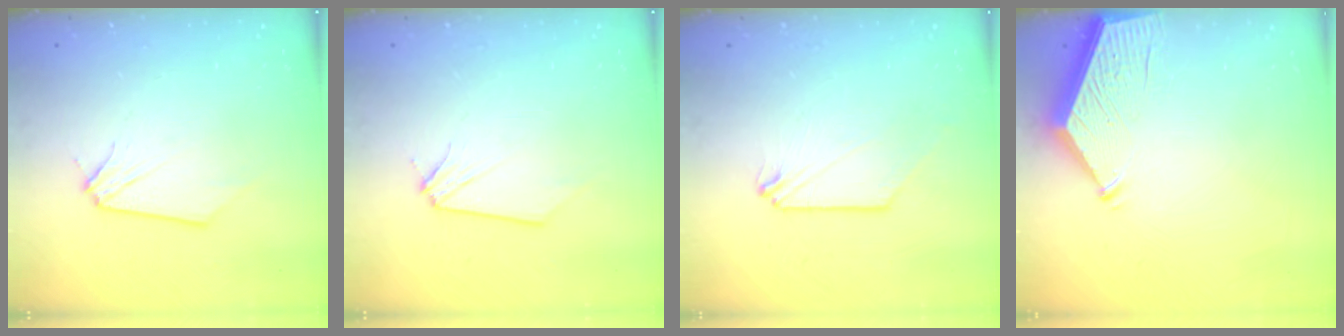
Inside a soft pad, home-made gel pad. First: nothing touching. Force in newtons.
{"total": 0.0}
{"total": 0.0}
{"total": 10.8, "press": 10.8, "slide": 0.3}